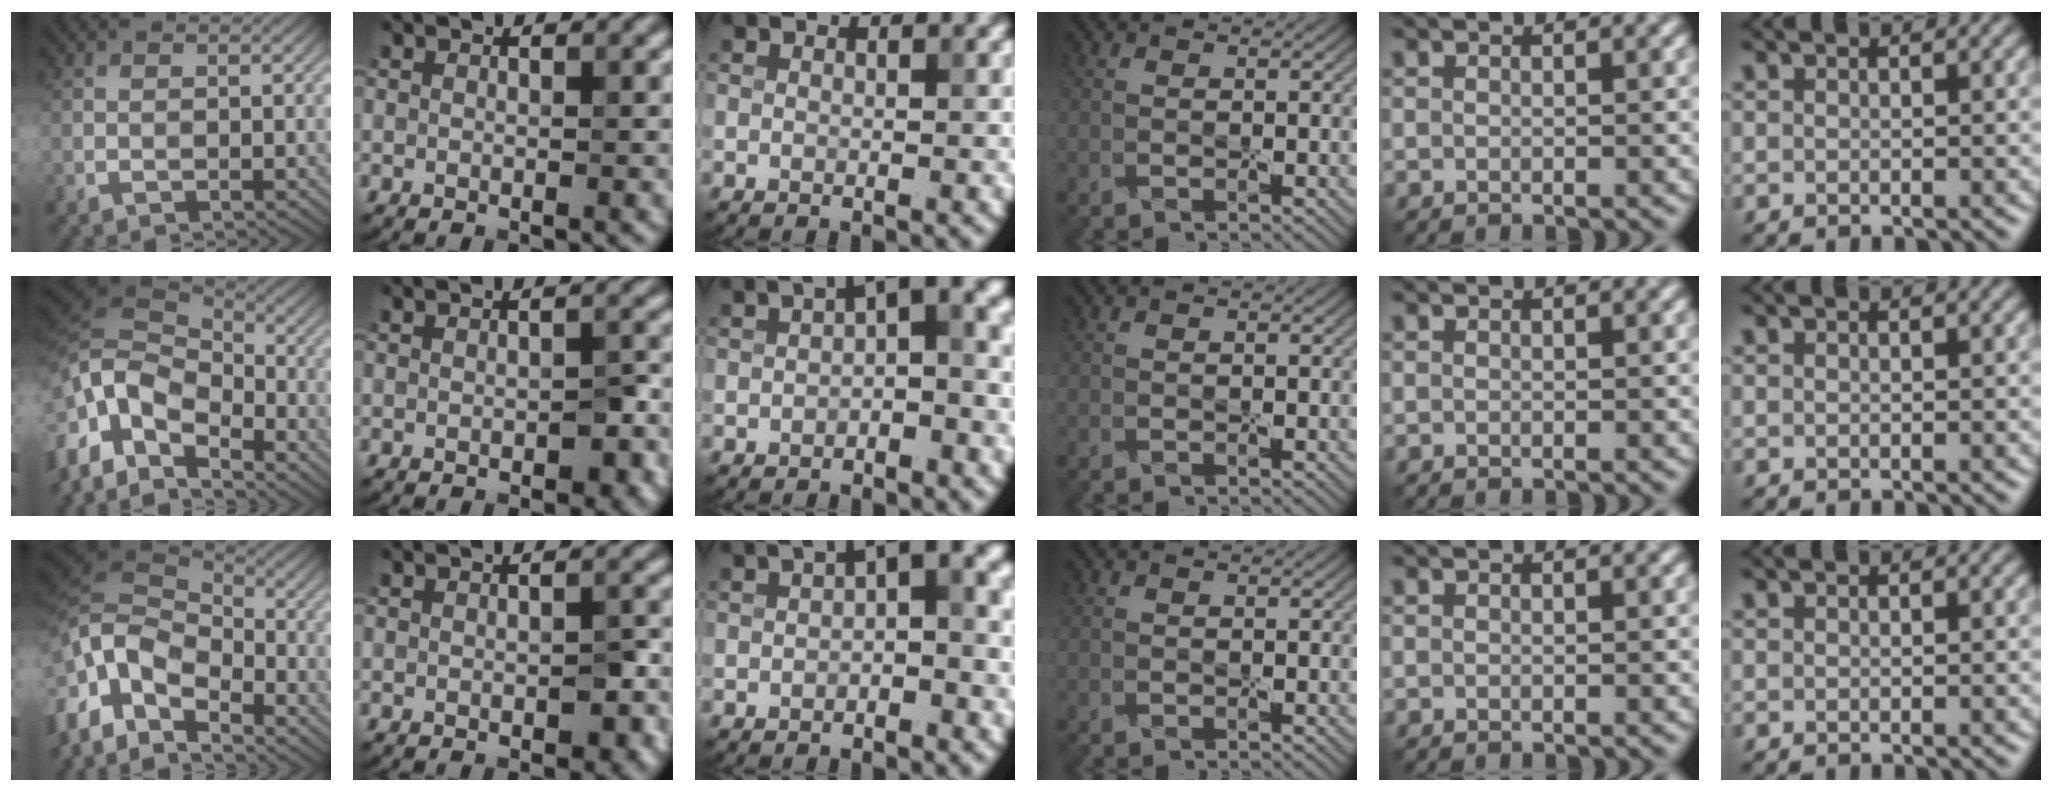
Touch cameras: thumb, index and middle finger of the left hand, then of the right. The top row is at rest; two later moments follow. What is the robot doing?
{"motion": "peel", "object": "velcro strap"}